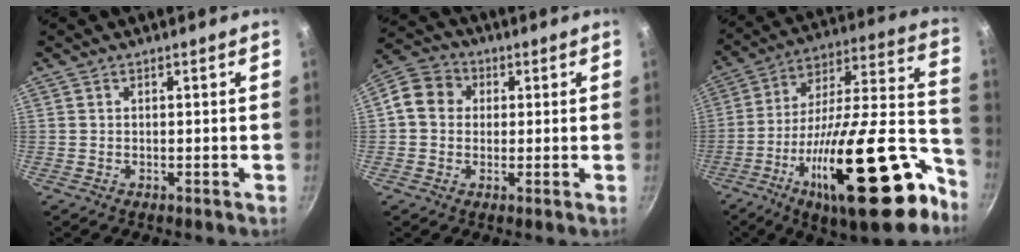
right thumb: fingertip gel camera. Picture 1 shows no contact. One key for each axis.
{"total": 7.6, "fx": 1.0, "fy": 6.7, "fz": 3.5, "tx": -0.039, "ty": 0.016, "tz": -0.003}
{"total": 32.9, "fx": -15.7, "fy": 11.5, "fz": 26.5, "tx": -0.362, "ty": 0.074, "tz": -0.247}